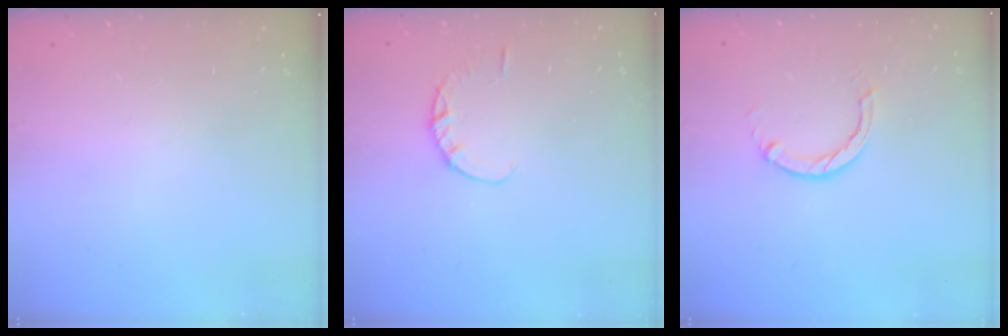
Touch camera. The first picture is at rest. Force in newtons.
{"total": 2.9, "press": 2.8, "slide": 0.4}
{"total": 2.9, "press": 2.9, "slide": 0.4}